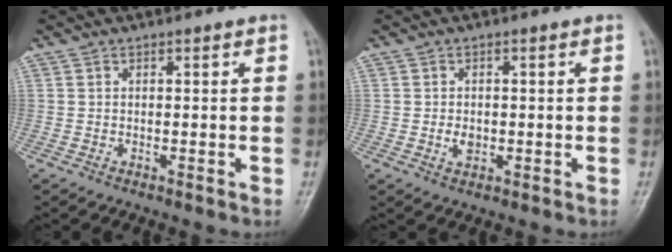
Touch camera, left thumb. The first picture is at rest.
{"total": 2.5, "force": [-0.4, 1.8, 1.7], "torque": [-0.024, 0.000, -0.005]}